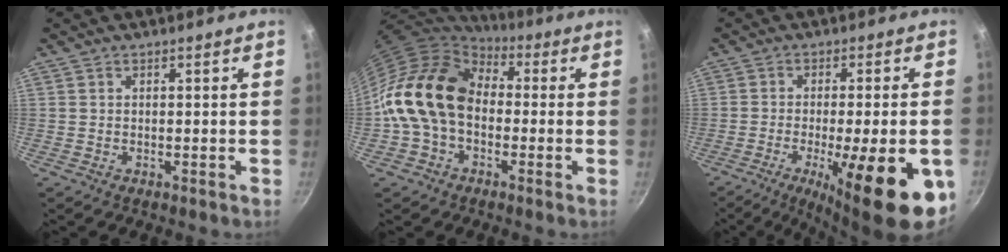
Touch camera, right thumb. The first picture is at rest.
{"total": 16.9, "force": [-0.5, 12.2, 11.6], "torque": [-0.182, 0.041, -0.025]}
{"total": 19.2, "force": [-7.3, 5.1, 17.0], "torque": [-0.231, -0.003, -0.099]}